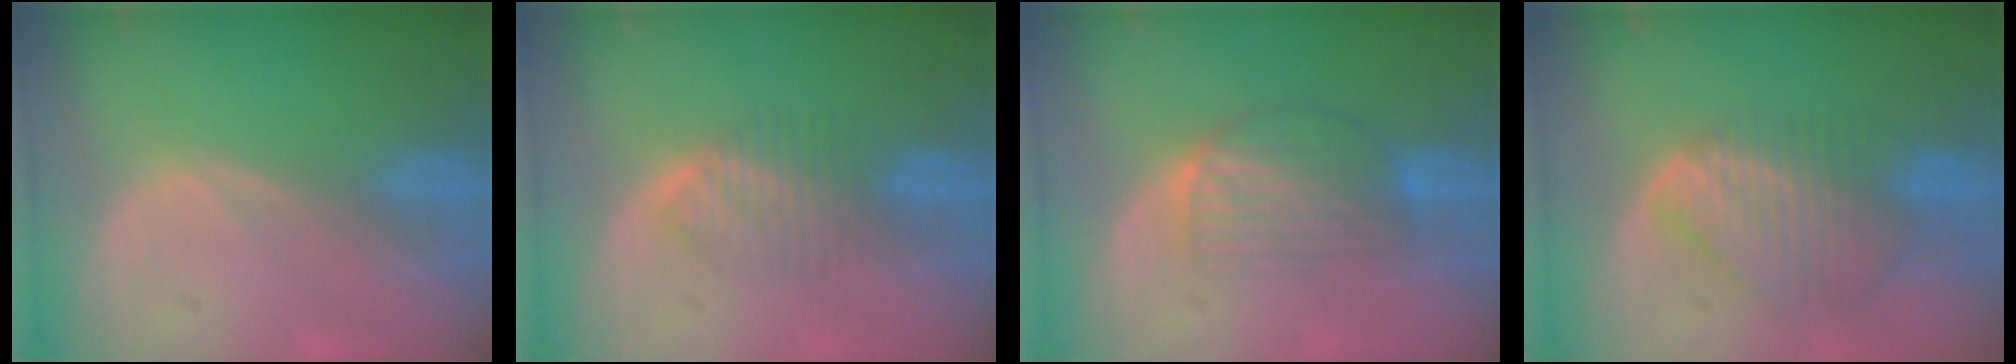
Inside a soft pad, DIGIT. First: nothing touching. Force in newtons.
{"total": 4.4, "press": 4.3, "slide": 0.9}
{"total": 6.9, "press": 6.1, "slide": 3.2}
{"total": 8.3, "press": 7.5, "slide": 3.7}